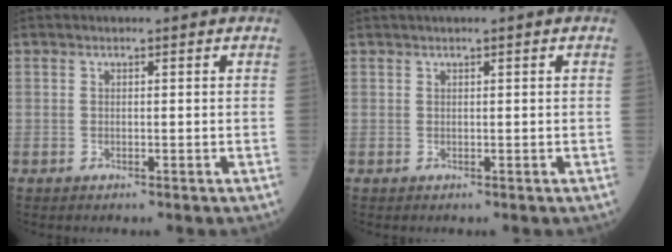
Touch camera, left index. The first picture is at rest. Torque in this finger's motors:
{"motor_torque": [0.20, -0.27, 0.30, 0.08]}